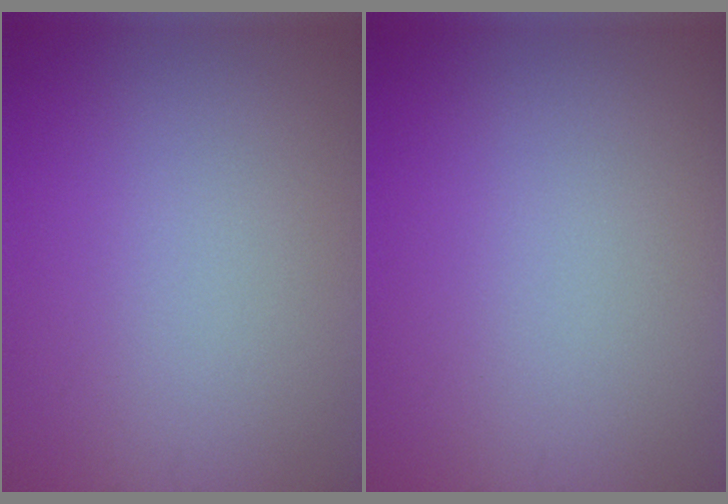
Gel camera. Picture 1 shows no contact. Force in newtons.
{"total": 0.0}